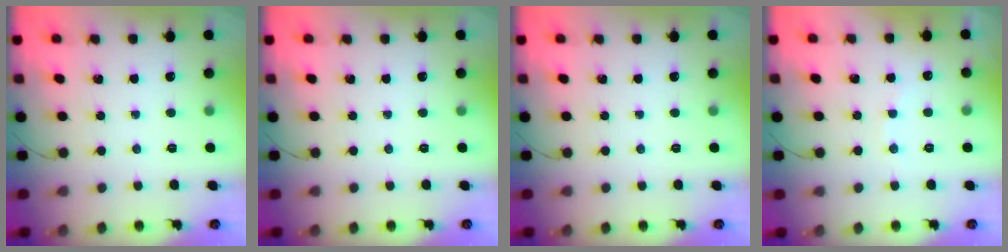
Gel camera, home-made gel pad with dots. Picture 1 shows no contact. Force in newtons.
{"total": 0.0}
{"total": 0.0}
{"total": 5.6, "press": 5.5, "slide": 0.9}